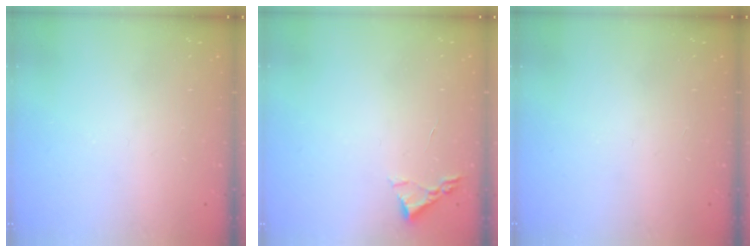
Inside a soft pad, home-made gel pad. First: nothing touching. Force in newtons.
{"total": 2.4, "press": 2.3, "slide": 0.3}
{"total": 0.0}